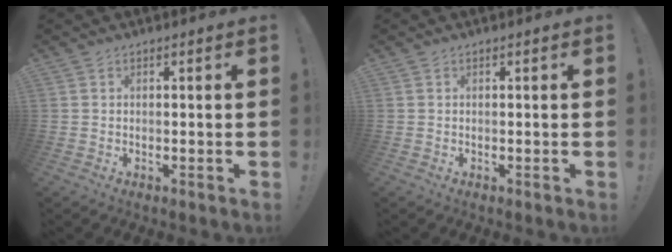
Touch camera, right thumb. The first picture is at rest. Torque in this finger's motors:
{"motor_torque": [-0.08, 0.08, -0.06, 0.06, 0.00]}